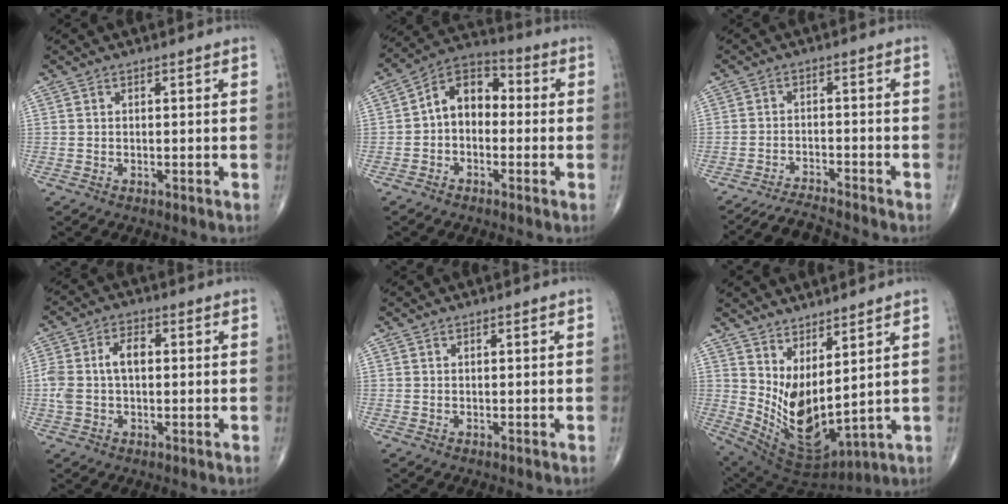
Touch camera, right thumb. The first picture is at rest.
{"total": 9.3, "force": [-0.5, 6.6, 6.6], "torque": [-0.078, 0.034, -0.028]}
{"total": 4.6, "force": [-4.6, -0.6, 0.1], "torque": [-0.021, 0.020, -0.081]}
{"total": 7.4, "force": [0.4, 4.4, 5.9], "torque": [-0.130, 0.024, 0.008]}
{"total": 0.0}
{"total": 13.7, "force": [4.3, 5.7, 11.7], "torque": [-0.212, -0.048, 0.108]}